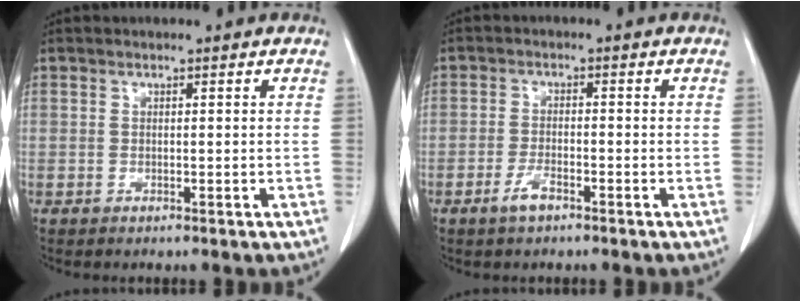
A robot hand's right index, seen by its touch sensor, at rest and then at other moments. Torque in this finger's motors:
{"motor_torque": [0.13, -0.16, 0.02, 0.05]}